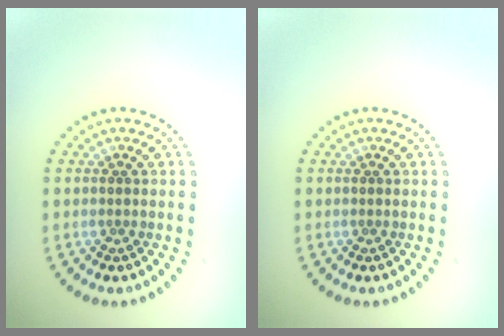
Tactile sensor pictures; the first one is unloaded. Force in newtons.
{"total": 0.0}